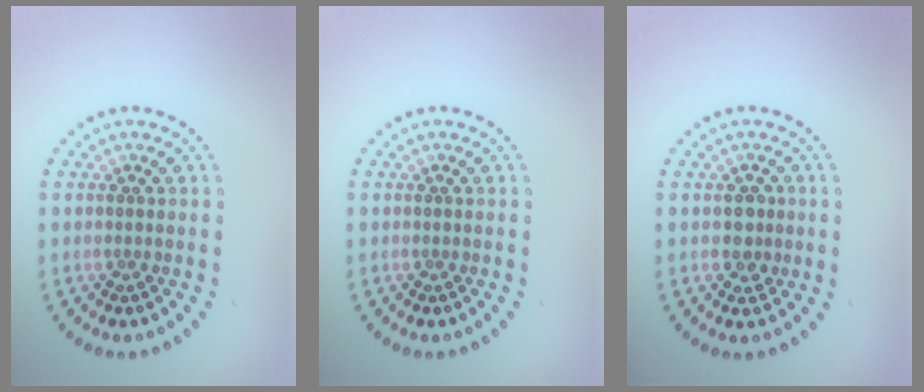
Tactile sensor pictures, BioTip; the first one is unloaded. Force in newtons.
{"total": 0.0}
{"total": 1.8, "press": 1.7, "slide": 0.4}